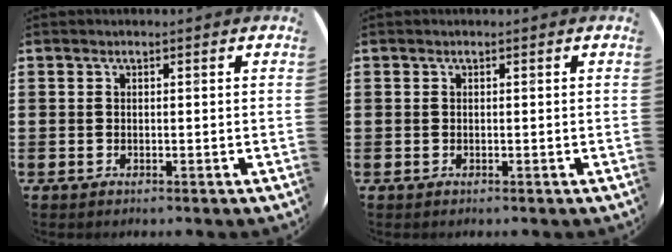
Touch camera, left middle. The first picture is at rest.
{"total": 0.0}